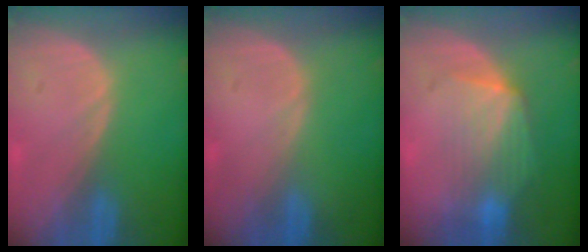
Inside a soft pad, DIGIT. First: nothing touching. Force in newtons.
{"total": 0.0}
{"total": 7.4, "press": 6.9, "slide": 2.5}